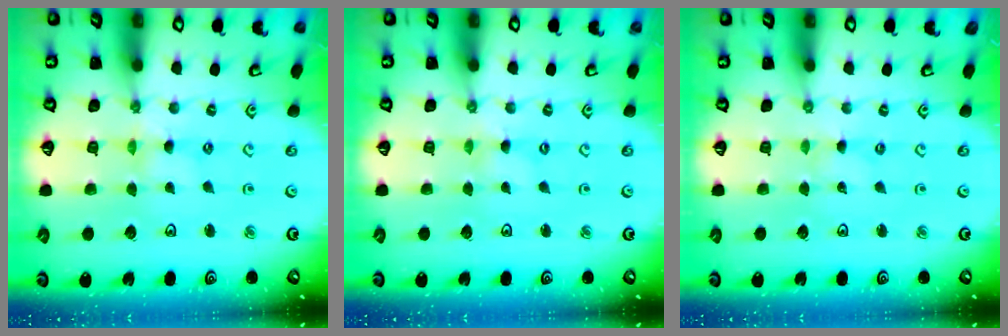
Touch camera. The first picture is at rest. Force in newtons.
{"total": 0.0}
{"total": 0.0}